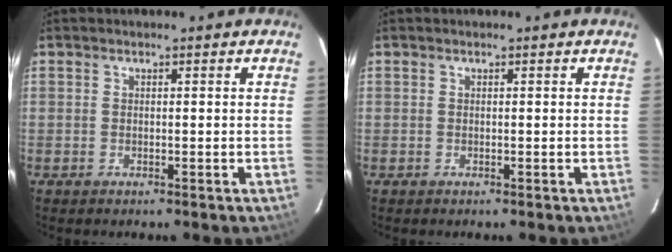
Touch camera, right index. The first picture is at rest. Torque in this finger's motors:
{"motor_torque": [0.26, 0.11, 0.09, 0.01]}